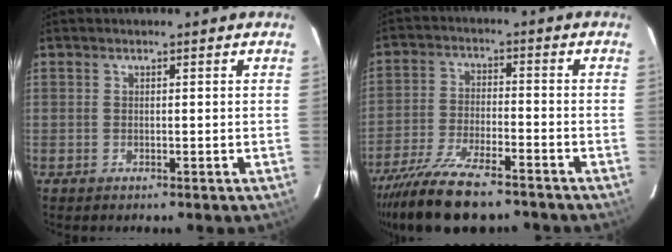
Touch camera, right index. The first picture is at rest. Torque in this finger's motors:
{"motor_torque": [1.21, -0.93, 0.65, 0.19]}